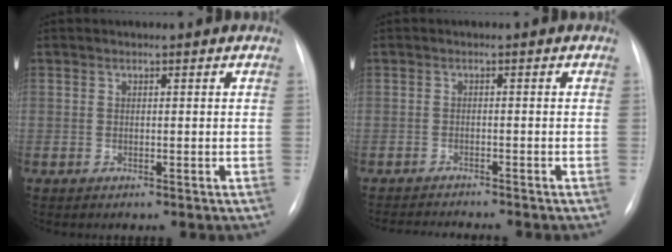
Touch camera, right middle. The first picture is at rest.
{"total": 6.9, "force": [-6.4, -0.1, 2.4], "torque": [-0.032, -0.015, -0.094]}